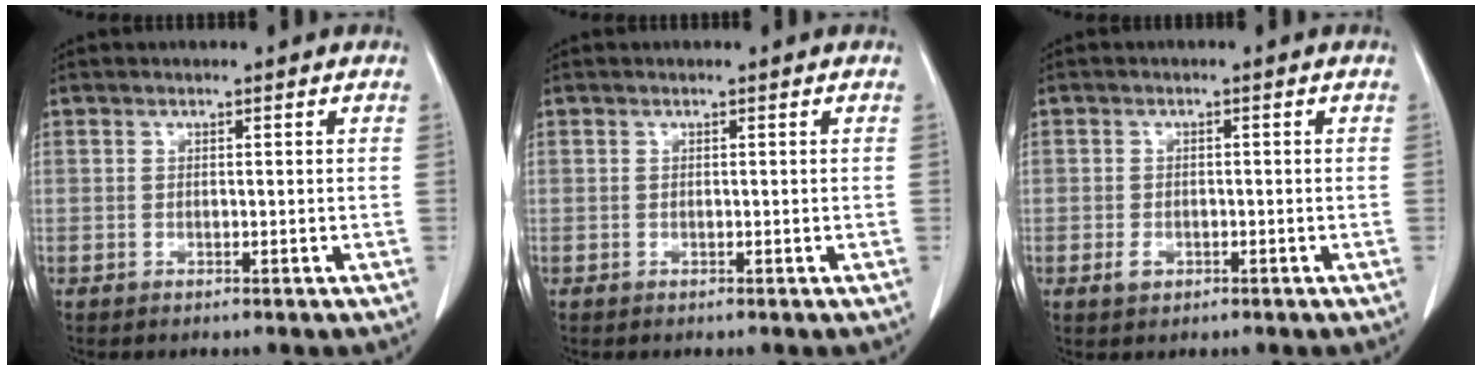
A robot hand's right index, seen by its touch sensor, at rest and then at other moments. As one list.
[{"total": 0.0}, {"total": 1.9, "force": [-0.8, 1.5, 0.9], "torque": [-0.015, 0.003, -0.006]}]